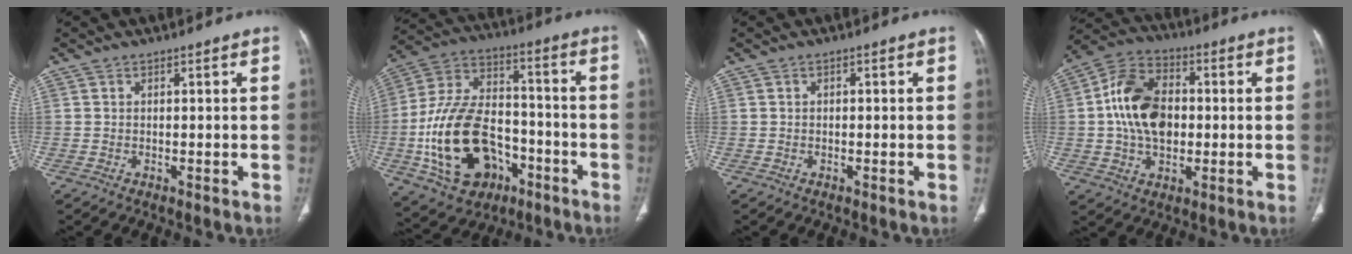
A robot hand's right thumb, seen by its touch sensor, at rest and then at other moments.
{"total": 22.5, "force": [-7.0, 15.0, 15.2], "torque": [-0.266, 0.046, -0.104]}
{"total": 0.6, "force": [0.0, 0.4, 0.4], "torque": [-0.004, 0.002, -0.001]}
{"total": 14.8, "force": [0.3, 10.0, 11.0], "torque": [-0.180, 0.022, 0.001]}